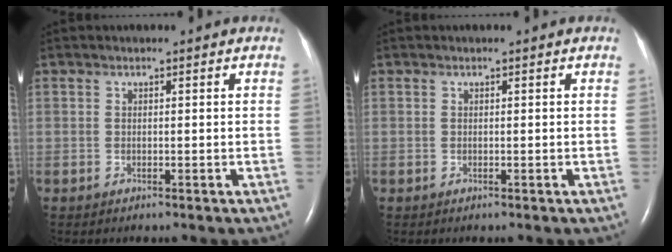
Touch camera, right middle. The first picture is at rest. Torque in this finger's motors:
{"motor_torque": [-0.03, 0.09, -0.03, 0.00]}